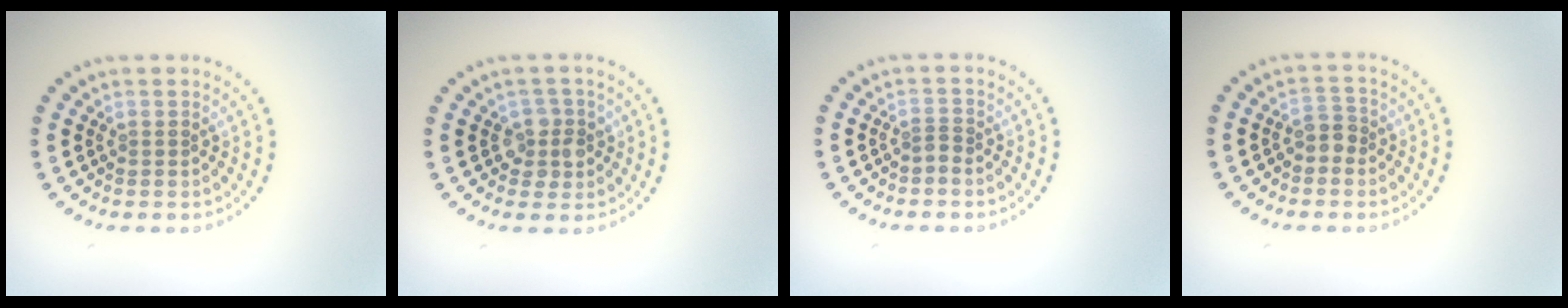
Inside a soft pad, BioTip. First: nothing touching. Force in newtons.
{"total": 2.3, "press": 2.0, "slide": 1.1}
{"total": 0.8, "press": 0.5, "slide": 0.6}
{"total": 1.7, "press": 1.5, "slide": 0.8}